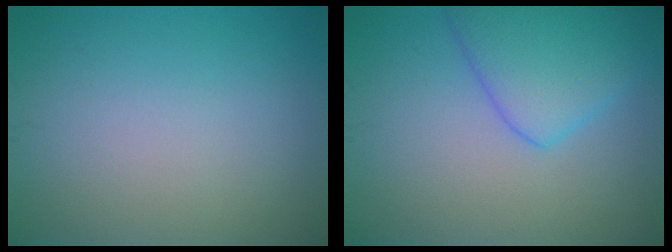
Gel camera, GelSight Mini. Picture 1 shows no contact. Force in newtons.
{"total": 5.2, "press": 5.2, "slide": 0.2}